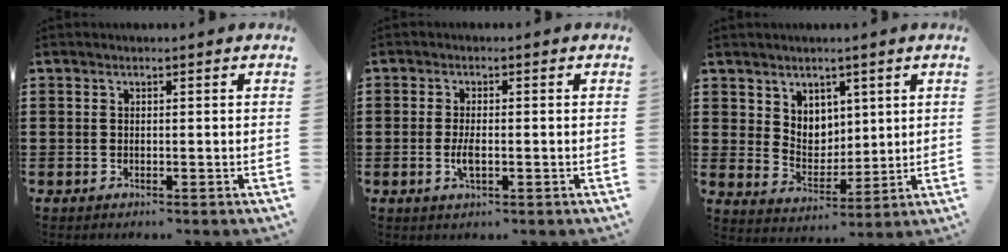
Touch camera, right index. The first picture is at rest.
{"total": 3.0, "force": [-0.6, 0.9, 2.8], "torque": [-0.056, -0.005, -0.012]}
{"total": 5.4, "force": [3.5, 4.0, 0.6], "torque": [-0.036, 0.000, 0.067]}